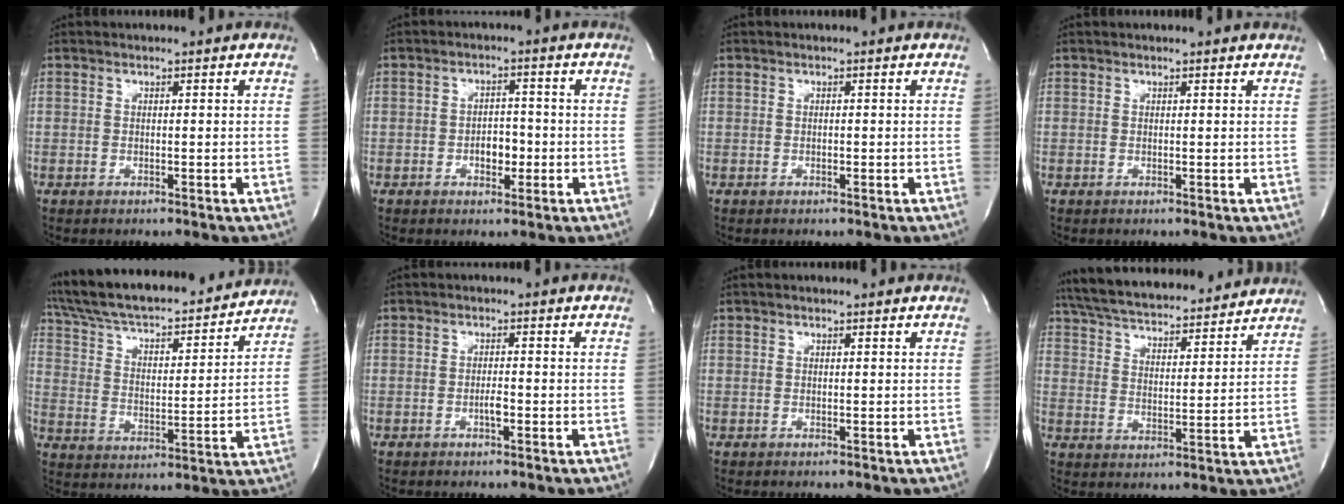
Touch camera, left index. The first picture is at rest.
{"total": 3.5, "force": [-1.2, 2.0, 2.6], "torque": [-0.038, 0.003, -0.015]}
{"total": 0.0}
{"total": 2.2, "force": [2.2, 0.2, 0.5], "torque": [-0.015, 0.009, 0.018]}
{"total": 25.7, "force": [23.0, 5.1, 10.2], "torque": [-0.189, 0.008, 0.338]}
{"total": 1.5, "force": [-0.8, 0.3, 1.2], "torque": [-0.027, -0.002, -0.013]}
{"total": 0.9, "force": [0.8, 0.2, 0.4], "torque": [-0.011, 0.013, 0.011]}
{"total": 22.0, "force": [20.1, 3.9, 8.0], "torque": [-0.146, 0.028, 0.294]}